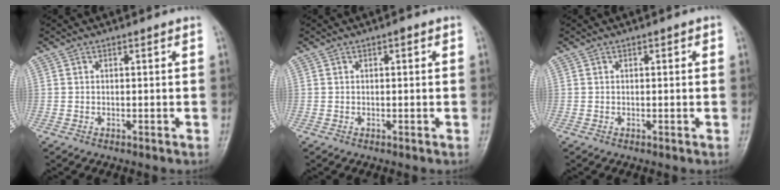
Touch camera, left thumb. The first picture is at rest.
{"total": 1.0, "force": [0.3, 0.5, 0.9], "torque": [-0.008, 0.002, 0.002]}
{"total": 1.1, "force": [0.3, 0.5, 0.9], "torque": [-0.008, 0.002, 0.003]}